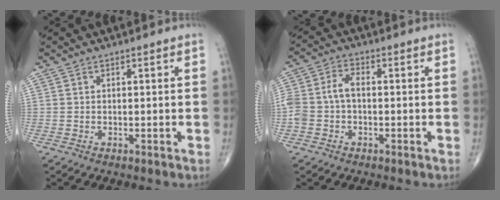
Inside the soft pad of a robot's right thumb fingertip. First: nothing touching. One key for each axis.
{"total": 6.0, "fx": -0.8, "fy": 3.9, "fz": 4.5, "tx": -0.104, "ty": 0.025, "tz": -0.019}